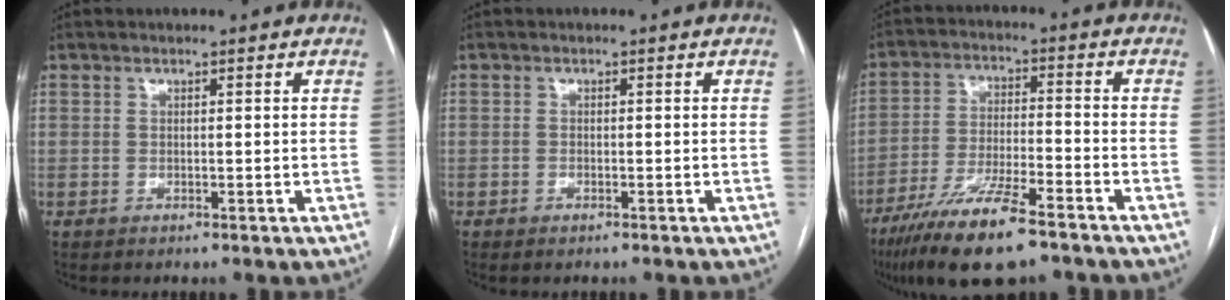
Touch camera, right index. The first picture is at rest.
{"total": 0.8, "force": [-0.6, 0.3, 0.4], "torque": [-0.011, -0.001, -0.006]}
{"total": 13.5, "force": [-9.5, 2.0, 9.5], "torque": [-0.182, -0.028, -0.166]}